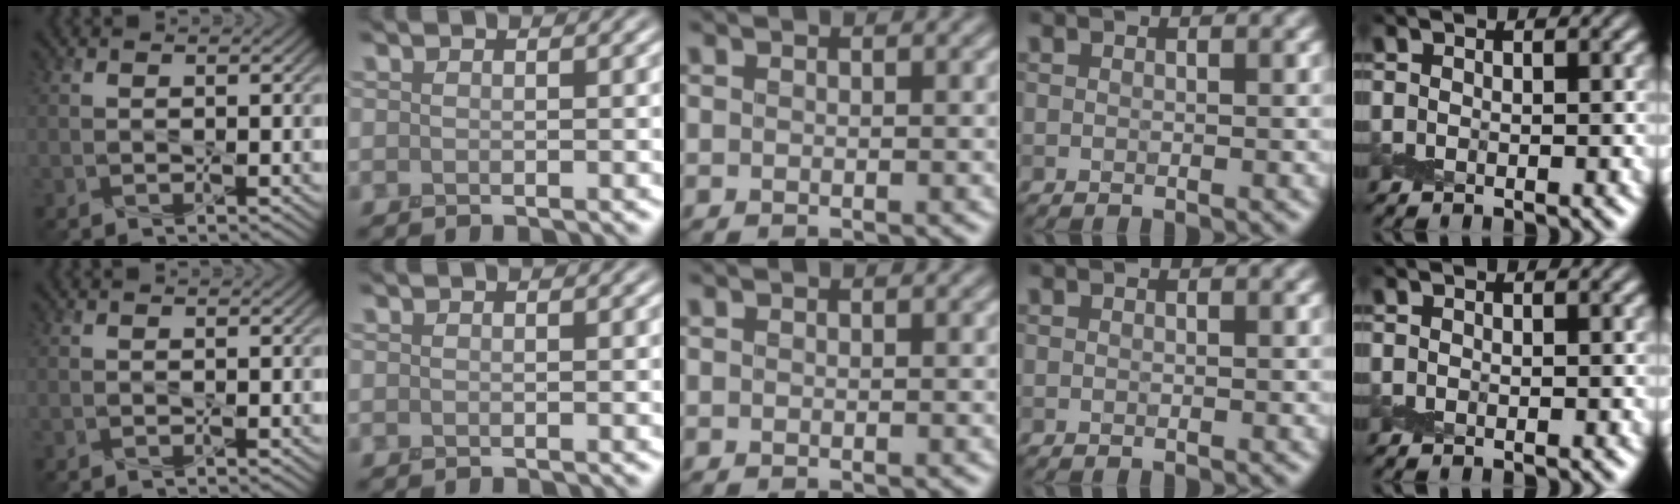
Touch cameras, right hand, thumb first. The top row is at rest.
{}